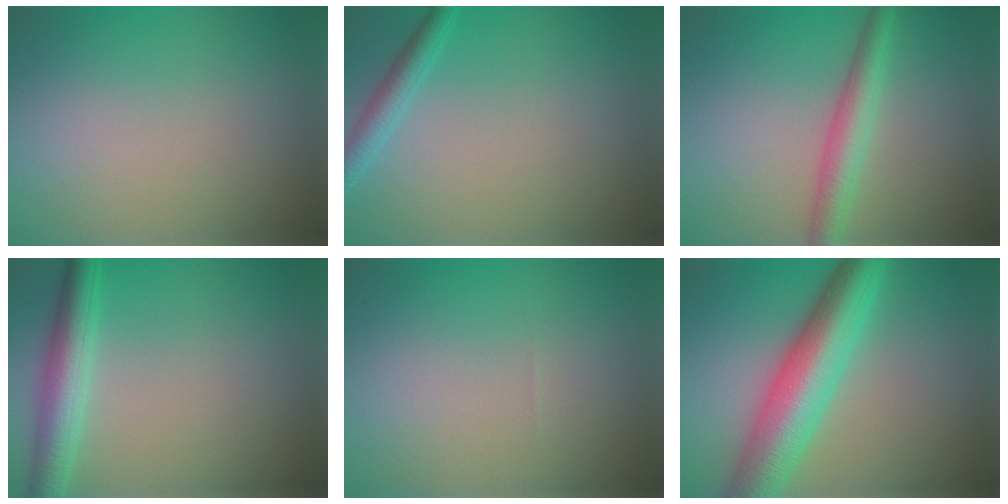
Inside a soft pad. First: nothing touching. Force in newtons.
{"total": 2.1, "press": 2.1, "slide": 0.1}
{"total": 3.8, "press": 3.8, "slide": 0.1}
{"total": 4.4, "press": 4.4, "slide": 0.1}
{"total": 0.0}
{"total": 9.4, "press": 9.4, "slide": 0.0}